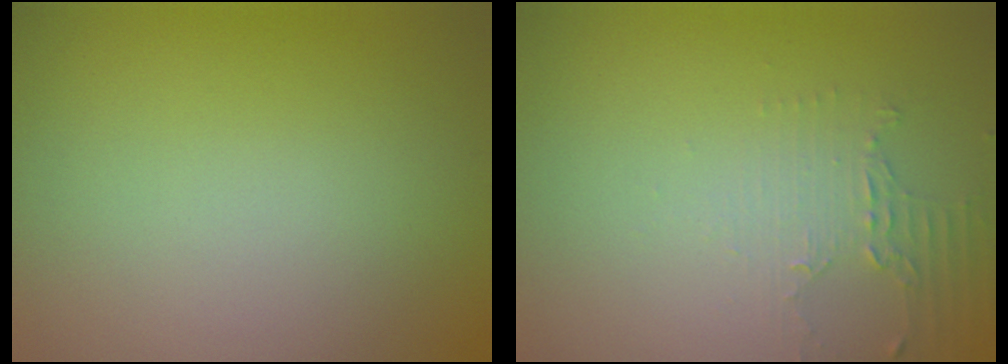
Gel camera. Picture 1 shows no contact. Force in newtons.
{"total": 2.0, "press": 1.5, "slide": 1.3}